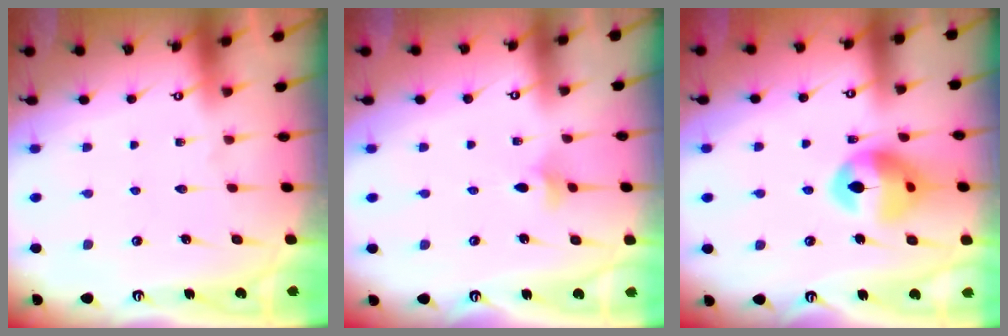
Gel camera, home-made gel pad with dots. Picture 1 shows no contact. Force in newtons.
{"total": 3.1, "press": 3.0, "slide": 0.7}
{"total": 14.4, "press": 14.3, "slide": 1.7}